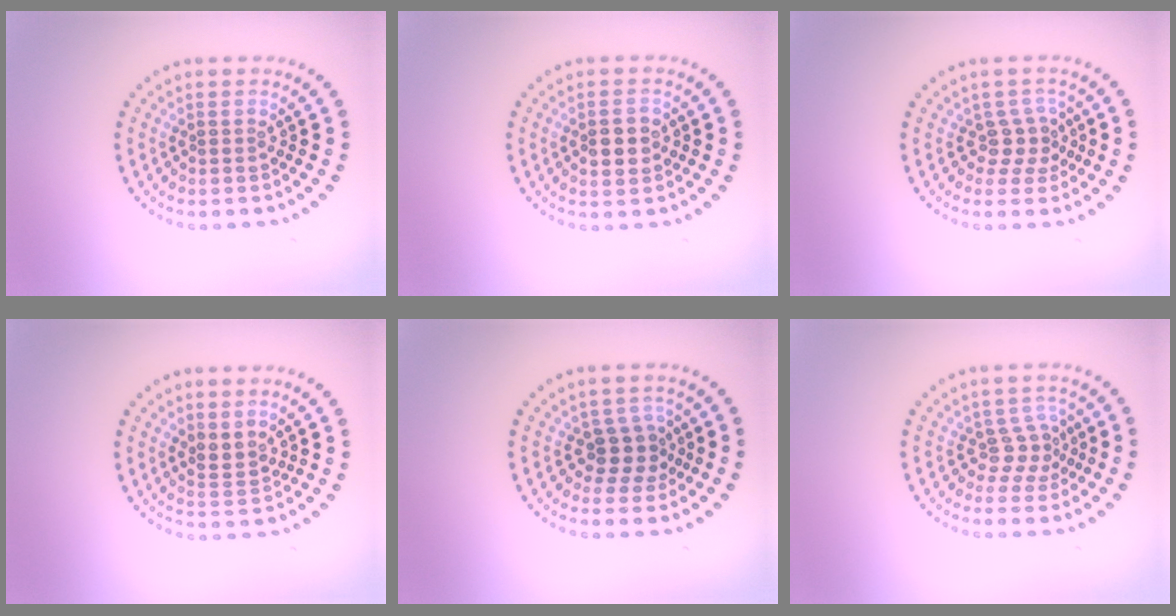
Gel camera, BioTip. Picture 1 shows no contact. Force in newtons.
{"total": 2.3, "press": 2.3, "slide": 0.2}
{"total": 2.2, "press": 1.7, "slide": 1.4}
{"total": 2.0, "press": 1.5, "slide": 1.4}
{"total": 2.7, "press": 2.2, "slide": 1.6}
{"total": 2.1, "press": 1.5, "slide": 1.6}